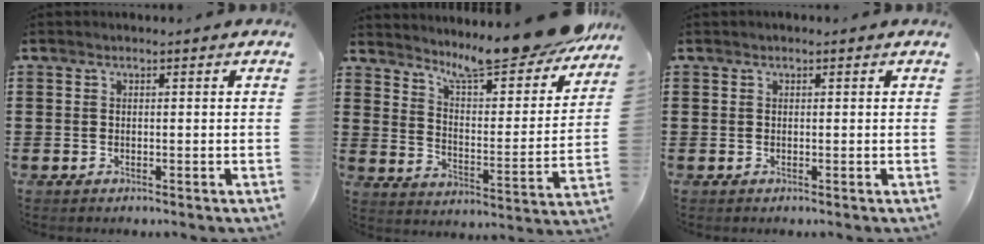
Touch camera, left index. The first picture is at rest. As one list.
[{"total": 11.5, "force": [10.4, 0.4, 4.9], "torque": [-0.100, -0.079, 0.169]}, {"total": 0.0}]